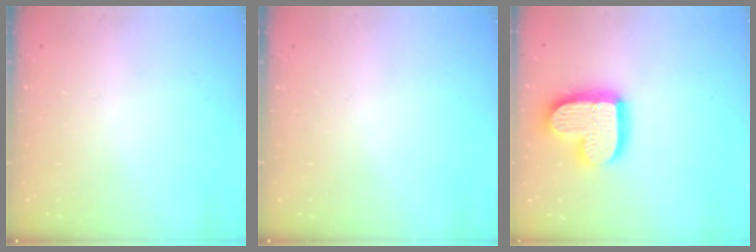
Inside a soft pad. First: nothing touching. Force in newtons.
{"total": 0.0}
{"total": 17.8, "press": 17.8, "slide": 1.3}